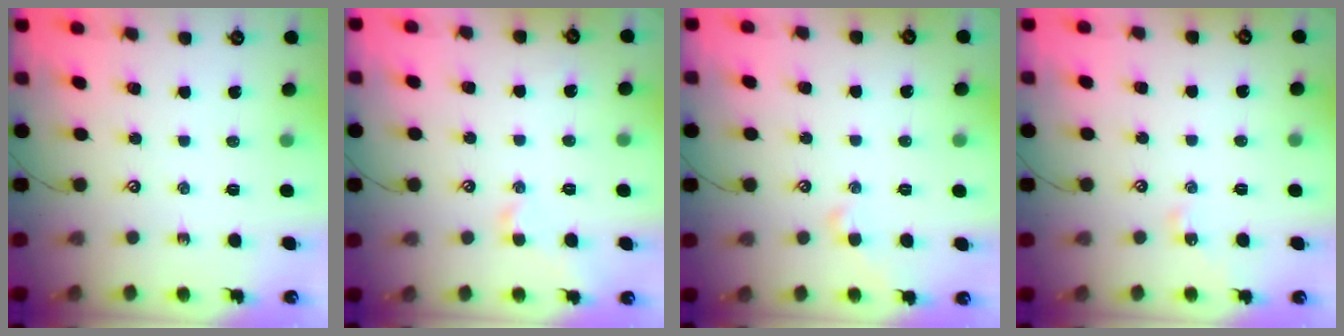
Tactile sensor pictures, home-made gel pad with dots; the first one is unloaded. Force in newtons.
{"total": 1.7, "press": 1.6, "slide": 0.3}
{"total": 0.6, "press": 0.4, "slide": 0.5}
{"total": 2.4, "press": 2.4, "slide": 0.5}